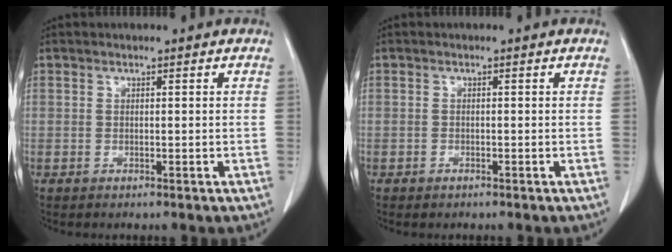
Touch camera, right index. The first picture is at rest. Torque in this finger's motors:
{"motor_torque": [0.16, -0.13, 0.01, -0.01]}